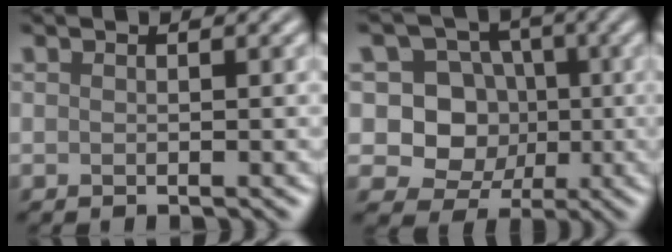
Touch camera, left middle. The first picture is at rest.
{"total": 8.7, "force": [1.2, 8.0, 3.1], "torque": [-0.062, 0.036, -0.002]}